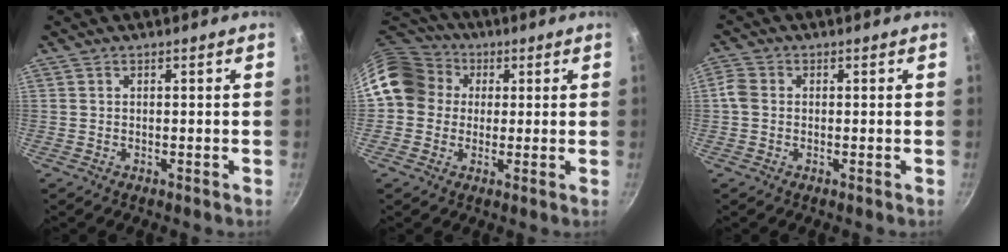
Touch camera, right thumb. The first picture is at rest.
{"total": 13.8, "force": [2.2, 12.2, 6.2], "torque": [-0.095, 0.038, 0.025]}
{"total": 2.9, "force": [-0.2, 2.4, 1.7], "torque": [-0.036, 0.009, -0.013]}